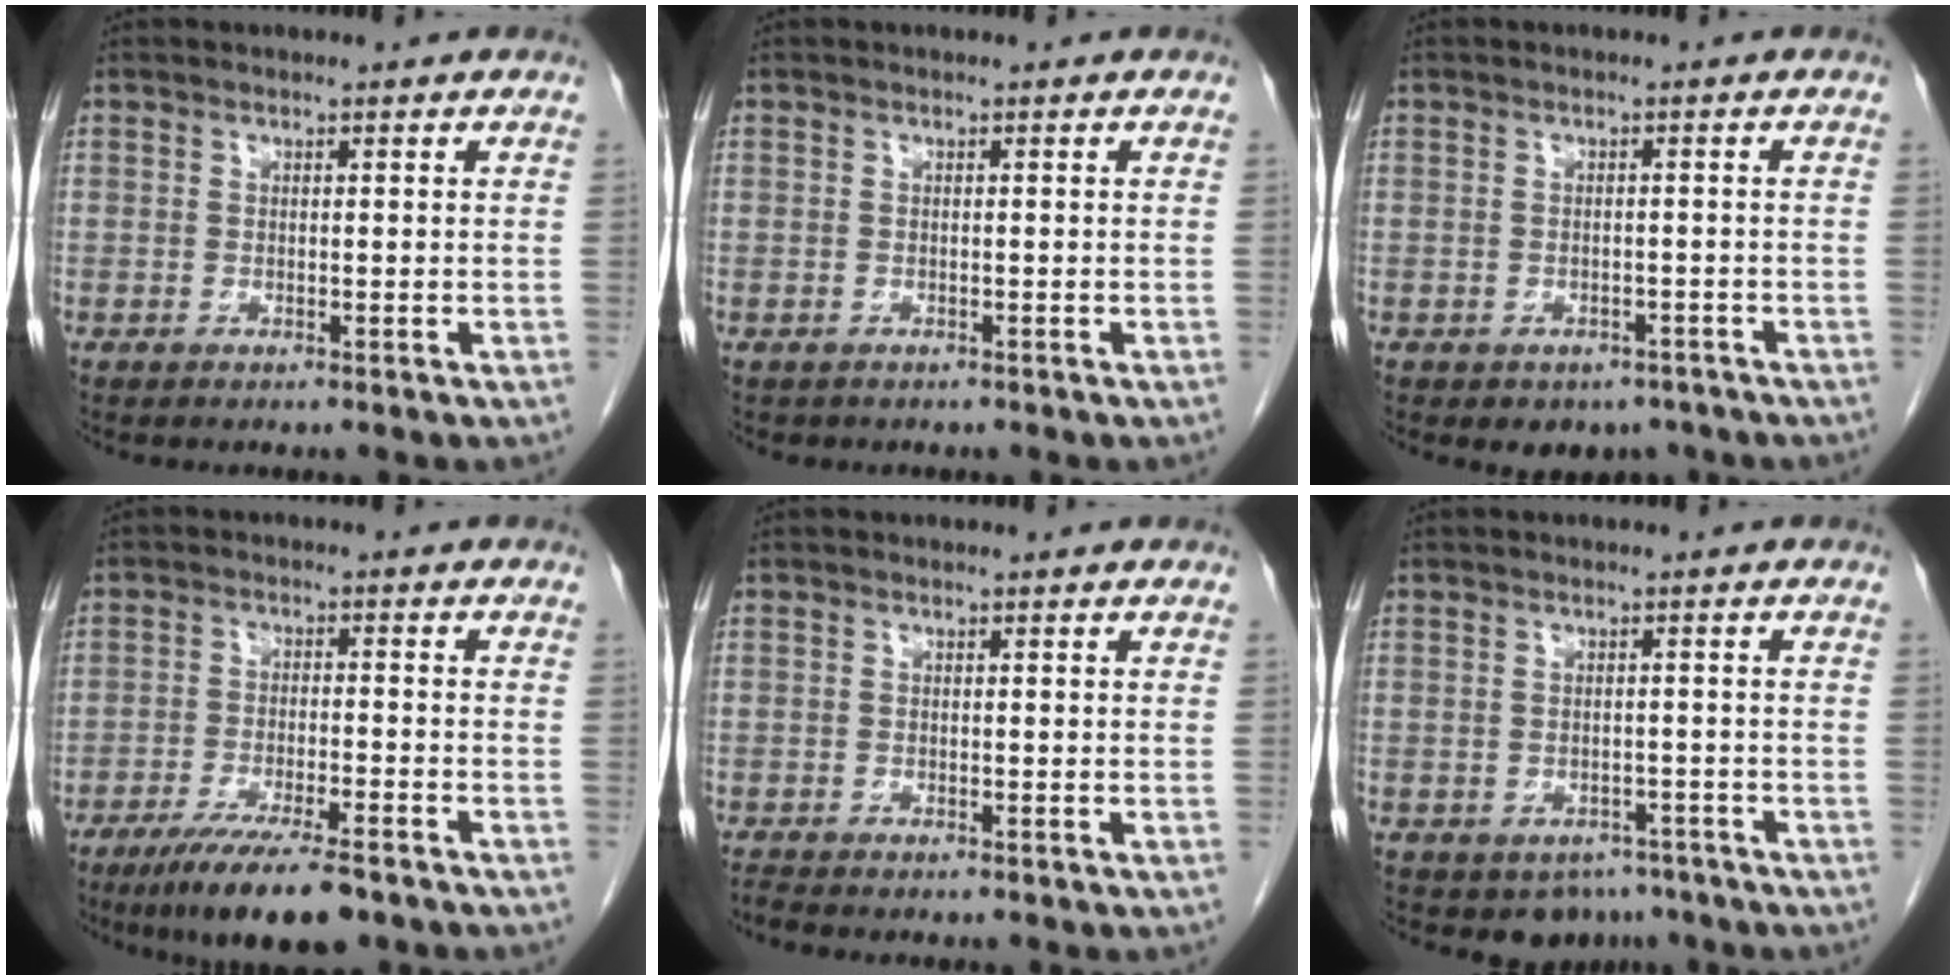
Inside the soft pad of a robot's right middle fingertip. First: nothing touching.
{"total": 0.6, "force": [-0.4, 0.4, 0.0], "torque": [-0.014, 0.002, -0.005]}
{"total": 4.2, "force": [-2.9, 2.7, 1.1], "torque": [-0.005, 0.006, -0.032]}
{"total": 10.5, "force": [-7.7, 1.5, 7.0], "torque": [-0.114, -0.022, -0.123]}
{"total": 0.9, "force": [-0.9, -0.1, 0.1], "torque": [-0.013, -0.006, -0.018]}
{"total": 4.2, "force": [-3.0, 2.8, 0.9], "torque": [-0.001, 0.006, -0.035]}